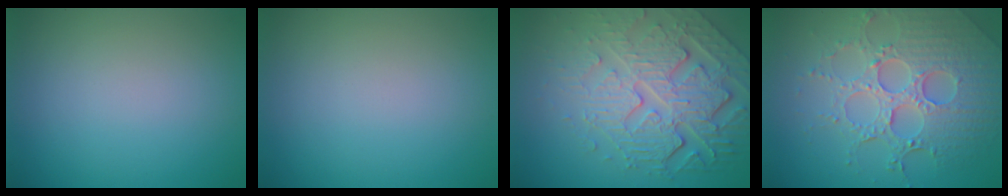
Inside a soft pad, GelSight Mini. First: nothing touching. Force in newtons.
{"total": 0.0}
{"total": 7.8, "press": 5.5, "slide": 5.5}
{"total": 7.0, "press": 5.4, "slide": 4.6}